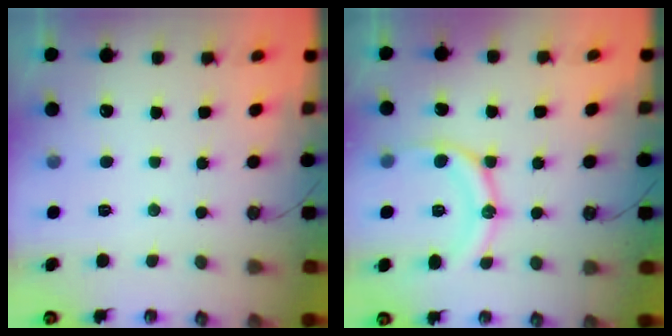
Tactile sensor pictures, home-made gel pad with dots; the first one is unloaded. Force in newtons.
{"total": 12.5, "press": 12.5, "slide": 0.7}